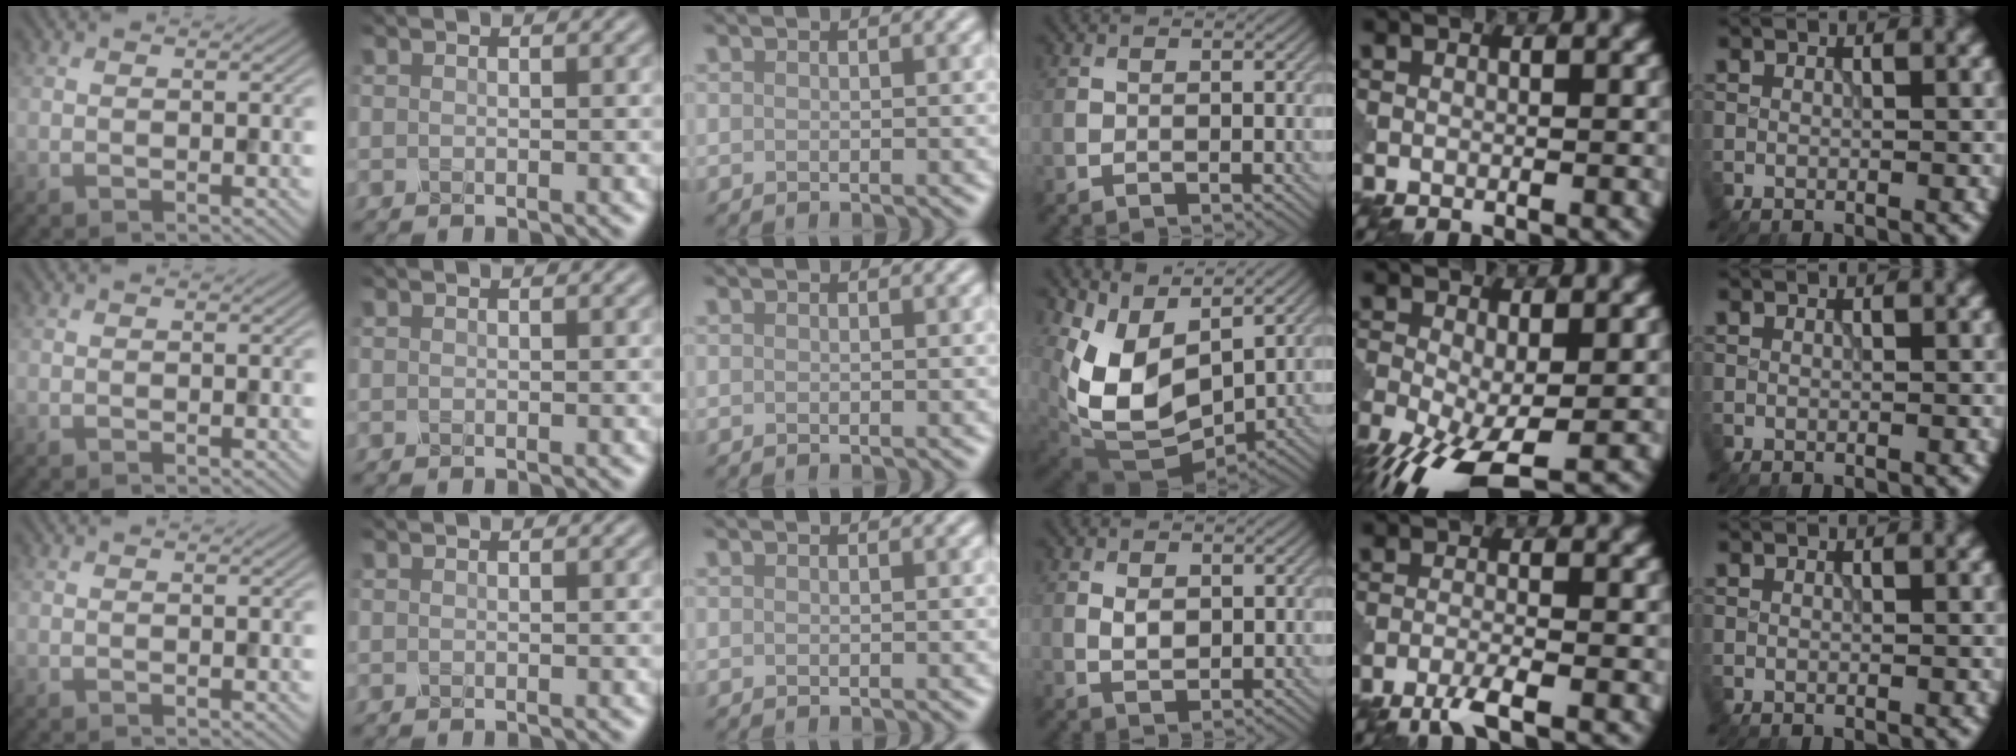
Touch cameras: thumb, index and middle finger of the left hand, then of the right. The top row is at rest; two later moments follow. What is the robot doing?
{"motion": "squeeze", "object": "clothespin"}